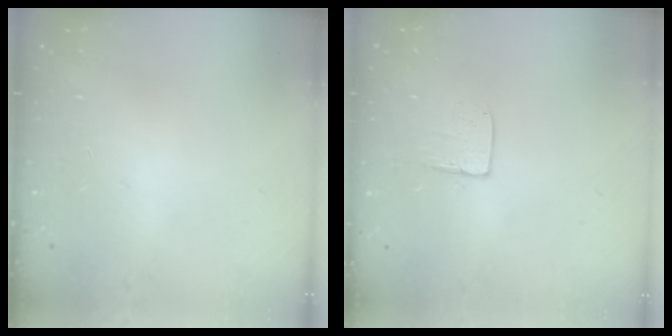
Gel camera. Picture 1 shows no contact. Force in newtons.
{"total": 6.8, "press": 6.8, "slide": 0.5}